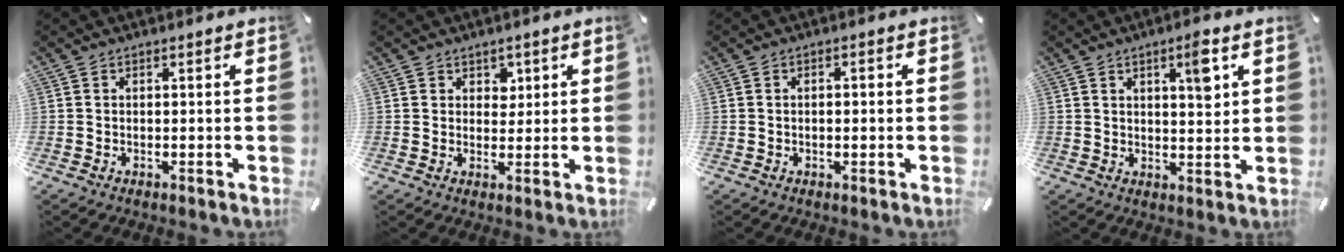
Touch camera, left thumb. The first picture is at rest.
{"total": 3.3, "force": [1.7, 2.7, 0.7], "torque": [0.012, -0.008, 0.025]}
{"total": 1.4, "force": [-0.4, 0.6, 1.2], "torque": [-0.024, 0.002, -0.008]}
{"total": 6.8, "force": [3.1, 2.2, 5.6], "torque": [-0.076, -0.013, 0.042]}